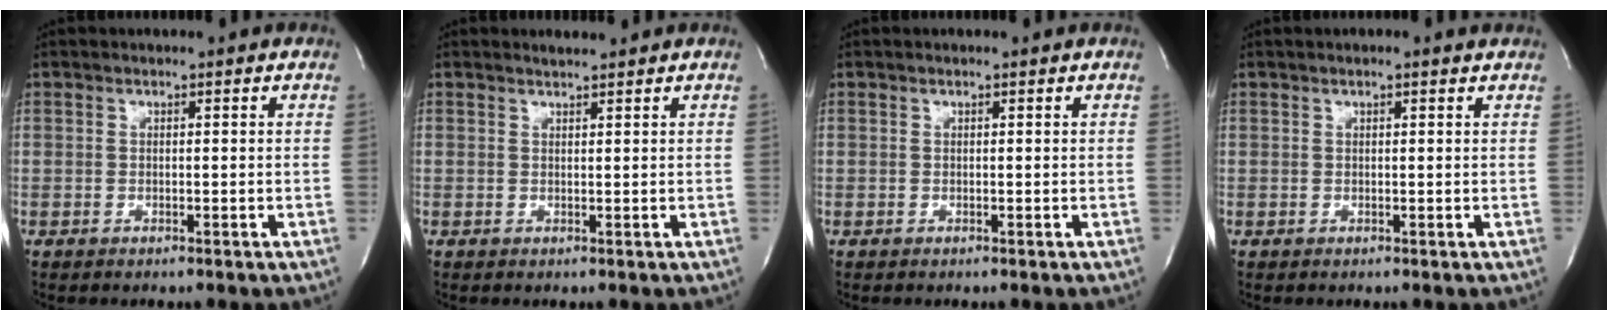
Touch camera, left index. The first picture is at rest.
{"total": 0.5, "force": [0.5, 0.0, 0.0], "torque": [-0.006, -0.004, 0.011]}
{"total": 0.0}
{"total": 1.2, "force": [0.8, 0.2, 0.9], "torque": [-0.016, 0.009, 0.009]}